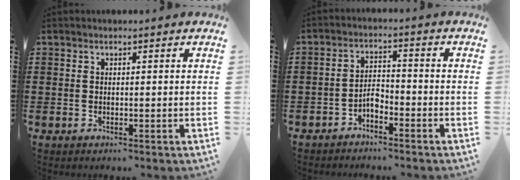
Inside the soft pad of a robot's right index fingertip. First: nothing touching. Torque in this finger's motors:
{"motor_torque": [-0.23, 0.35, 0.04, 0.00]}